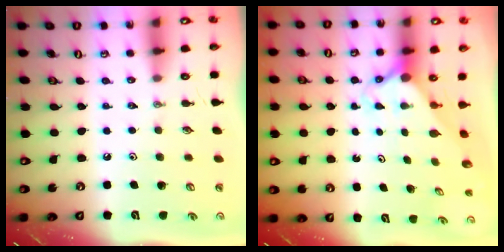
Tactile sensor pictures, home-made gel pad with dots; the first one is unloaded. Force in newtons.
{"total": 2.1, "press": 2.1, "slide": 0.1}